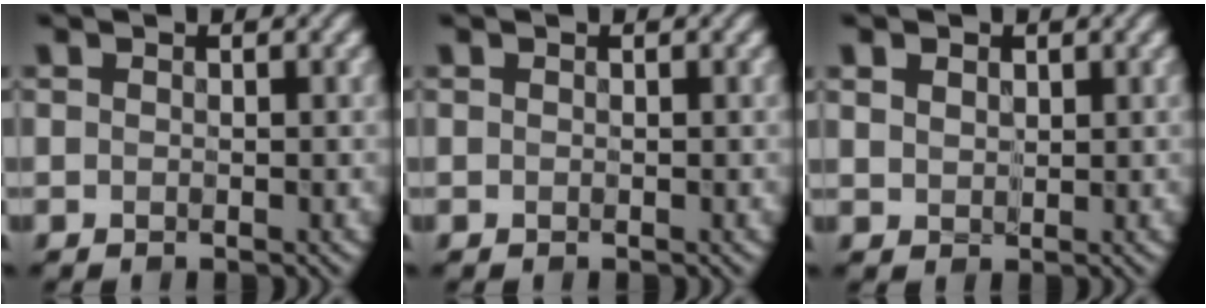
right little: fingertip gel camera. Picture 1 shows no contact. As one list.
[{"total": 0.0}, {"total": 1.6, "force": [0.8, 1.2, 0.7], "torque": [-0.021, -0.001, 0.016]}]